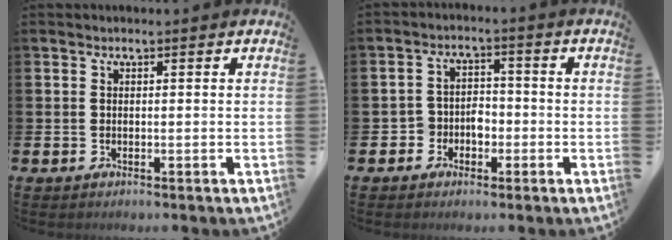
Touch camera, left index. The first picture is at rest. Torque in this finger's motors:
{"motor_torque": [0.06, 0.07, 0.08, 0.02]}